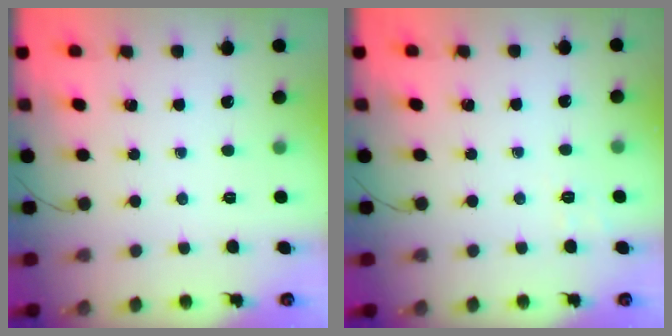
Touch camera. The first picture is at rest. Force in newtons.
{"total": 1.9, "press": 1.0, "slide": 1.6}